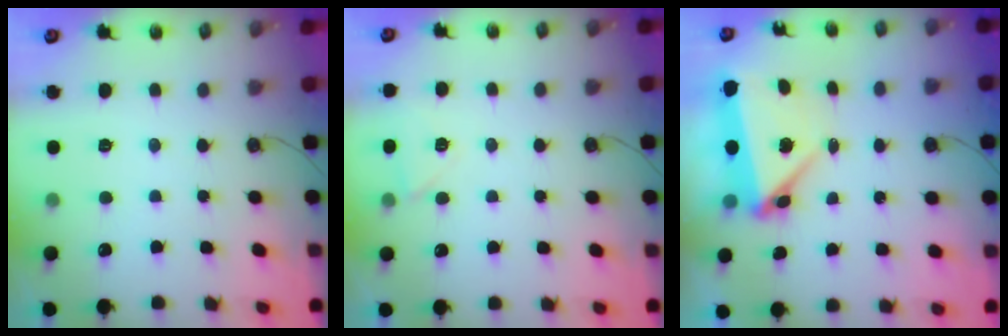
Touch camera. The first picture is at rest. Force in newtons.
{"total": 4.0, "press": 4.0, "slide": 0.3}
{"total": 8.0, "press": 7.9, "slide": 1.0}